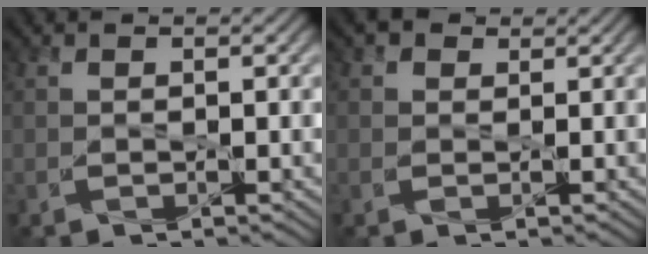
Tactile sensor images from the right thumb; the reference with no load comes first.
{"total": 2.2, "force": [1.2, 1.6, 0.9], "torque": [-0.017, 0.007, 0.016]}